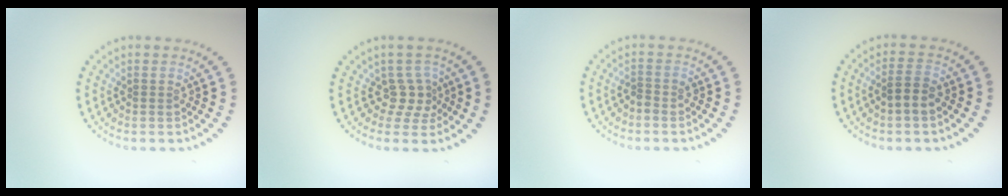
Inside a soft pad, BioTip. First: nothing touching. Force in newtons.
{"total": 2.2, "press": 1.5, "slide": 1.7}
{"total": 1.0, "press": 0.8, "slide": 0.7}
{"total": 2.0, "press": 1.9, "slide": 0.6}